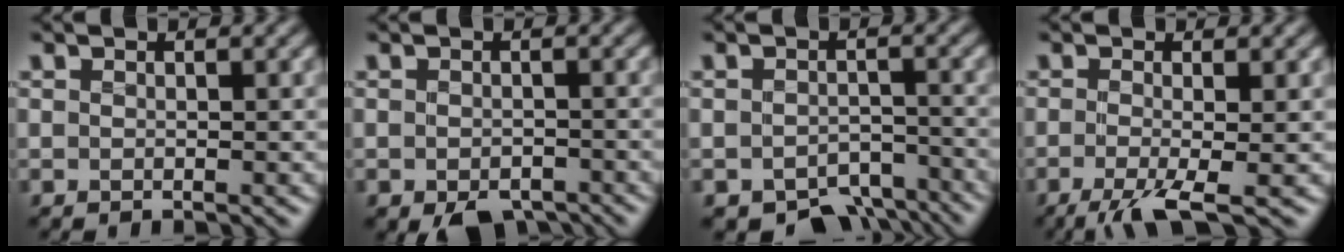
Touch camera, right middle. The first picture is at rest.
{"total": 4.0, "force": [-2.8, 2.1, 2.0], "torque": [-0.031, -0.015, -0.040]}
{"total": 5.0, "force": [-3.8, 2.6, 1.8], "torque": [-0.021, -0.023, -0.053]}
{"total": 4.5, "force": [-2.1, 1.0, 3.8], "torque": [-0.069, -0.010, -0.044]}